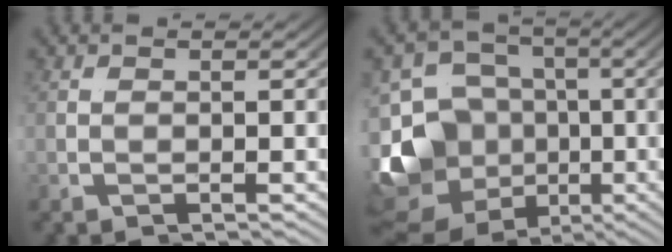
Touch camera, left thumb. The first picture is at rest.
{"total": 10.8, "force": [-2.7, 6.6, 8.0], "torque": [-0.174, -0.021, -0.046]}